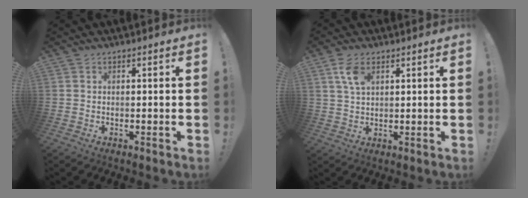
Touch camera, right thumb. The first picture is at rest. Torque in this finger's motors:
{"motor_torque": [-0.08, 0.17, 0.22, 0.50, 0.00]}